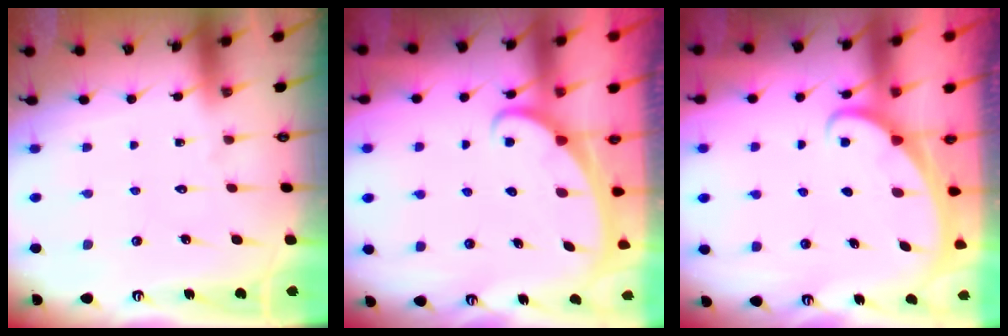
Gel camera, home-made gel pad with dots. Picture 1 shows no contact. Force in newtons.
{"total": 2.0, "press": 2.0, "slide": 0.1}
{"total": 1.5, "press": 1.5, "slide": 0.1}